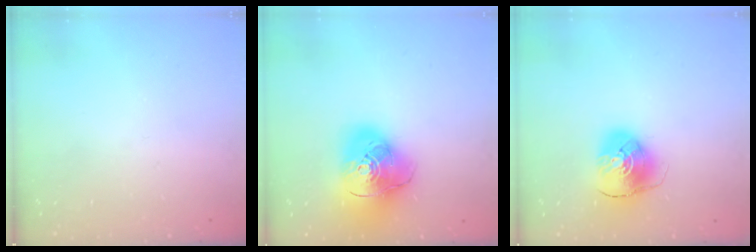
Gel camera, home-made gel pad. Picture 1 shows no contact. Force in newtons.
{"total": 19.4, "press": 19.2, "slide": 2.5}
{"total": 9.7, "press": 9.6, "slide": 1.4}